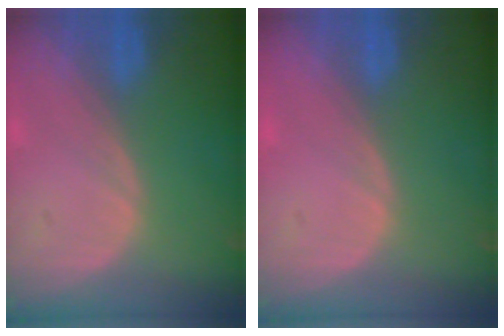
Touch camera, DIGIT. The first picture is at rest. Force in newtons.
{"total": 0.5, "press": 0.1, "slide": 0.5}